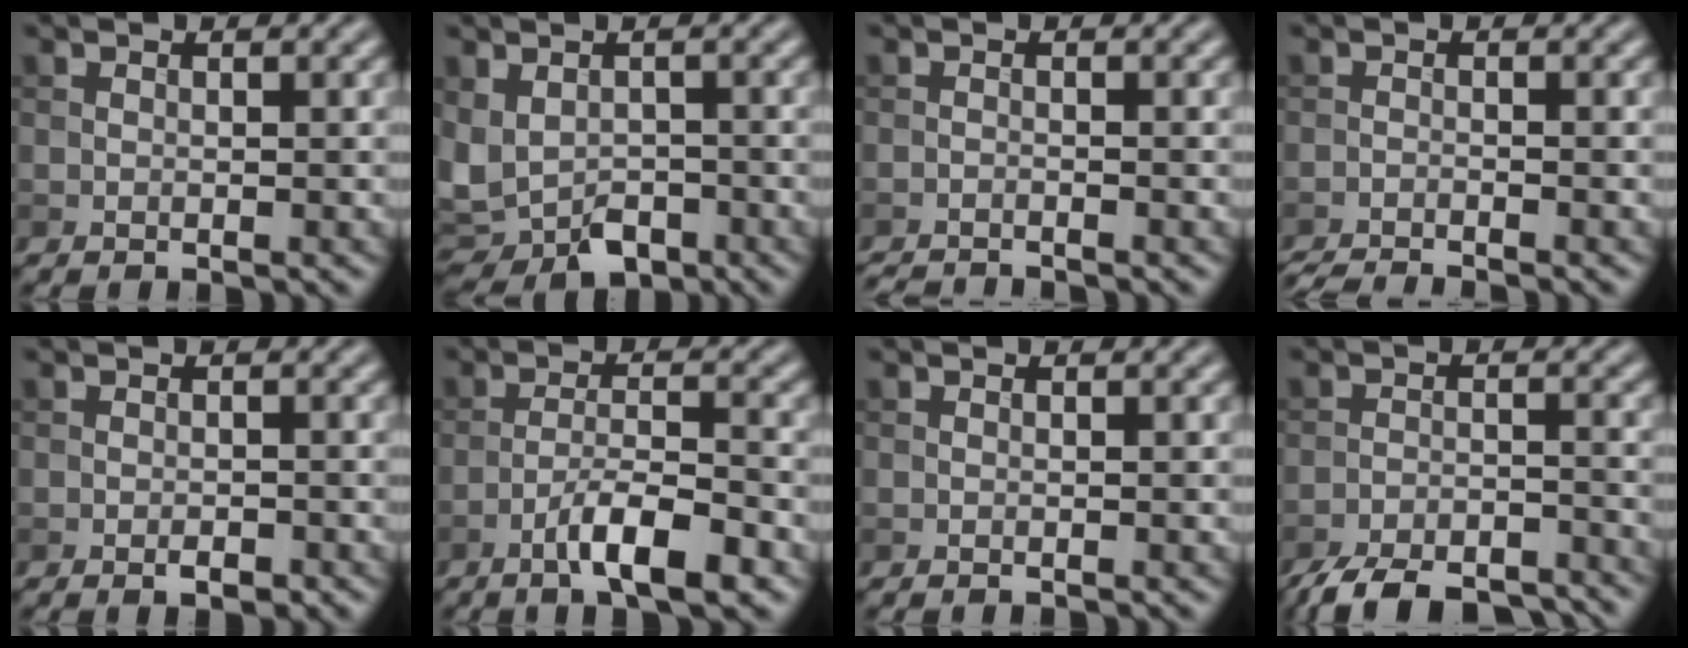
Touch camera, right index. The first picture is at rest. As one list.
[{"total": 5.7, "force": [-2.2, 3.9, 3.5], "torque": [-0.074, -0.014, -0.036]}, {"total": 2.4, "force": [-2.4, 0.1, 0.6], "torque": [-0.014, -0.008, -0.043]}, {"total": 3.6, "force": [-3.4, 0.3, 1.2], "torque": [-0.021, -0.014, -0.061]}, {"total": 1.2, "force": [-0.7, 0.5, 0.8], "torque": [-0.012, -0.001, -0.010]}, {"total": 5.6, "force": [-3.3, 1.1, 4.4], "torque": [-0.075, 0.008, -0.059]}, {"total": 0.0}, {"total": 8.3, "force": [-7.3, 2.3, 3.3], "torque": [-0.052, -0.017, -0.118]}]